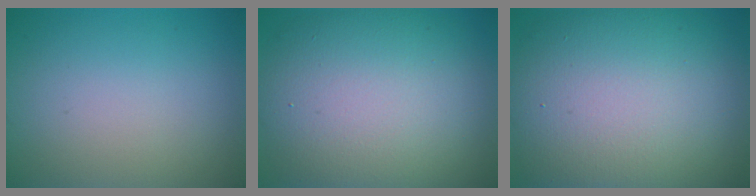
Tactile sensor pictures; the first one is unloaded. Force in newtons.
{"total": 12.9, "press": 12.8, "slide": 1.1}
{"total": 15.3, "press": 15.3, "slide": 0.8}